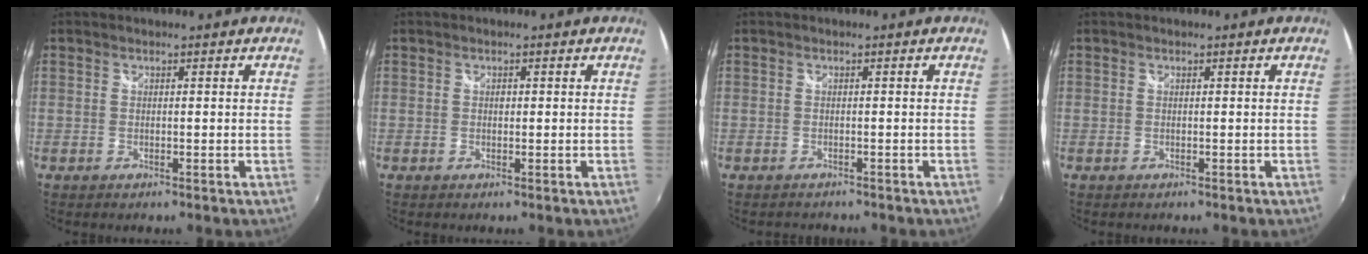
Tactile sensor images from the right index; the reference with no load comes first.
{"total": 0.5, "force": [0.0, 0.5, 0.2], "torque": [-0.002, 0.001, 0.000]}
{"total": 1.8, "force": [-1.8, 0.4, 0.2], "torque": [-0.008, -0.011, -0.024]}
{"total": 0.0}